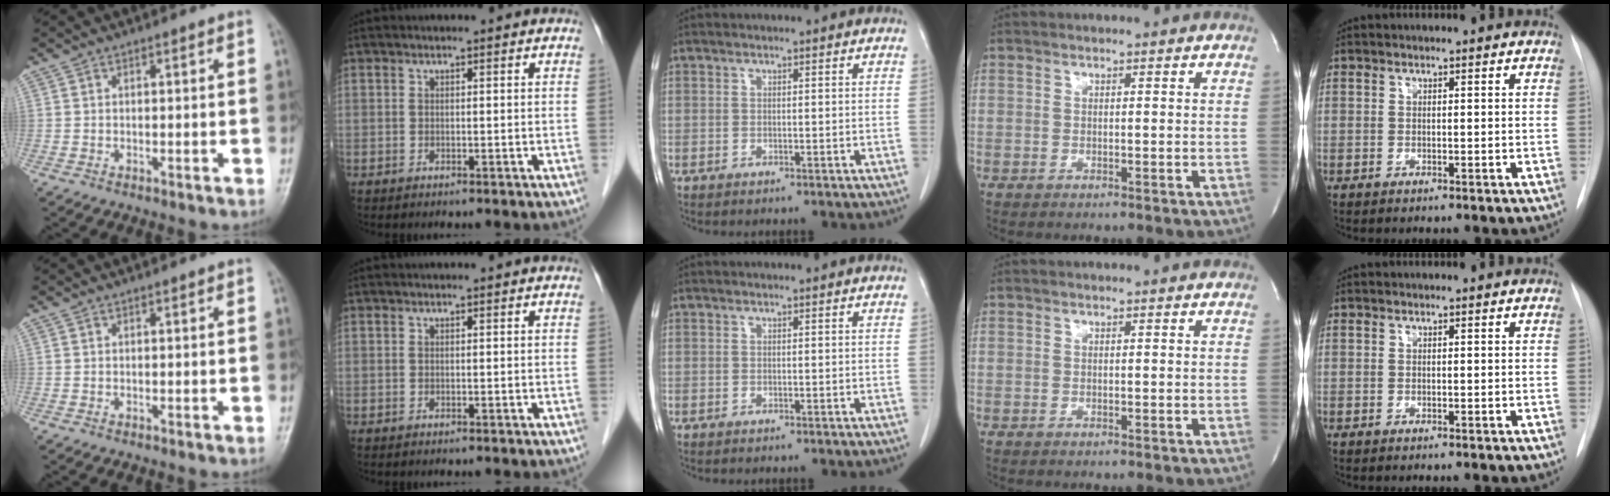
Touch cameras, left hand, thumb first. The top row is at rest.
{}